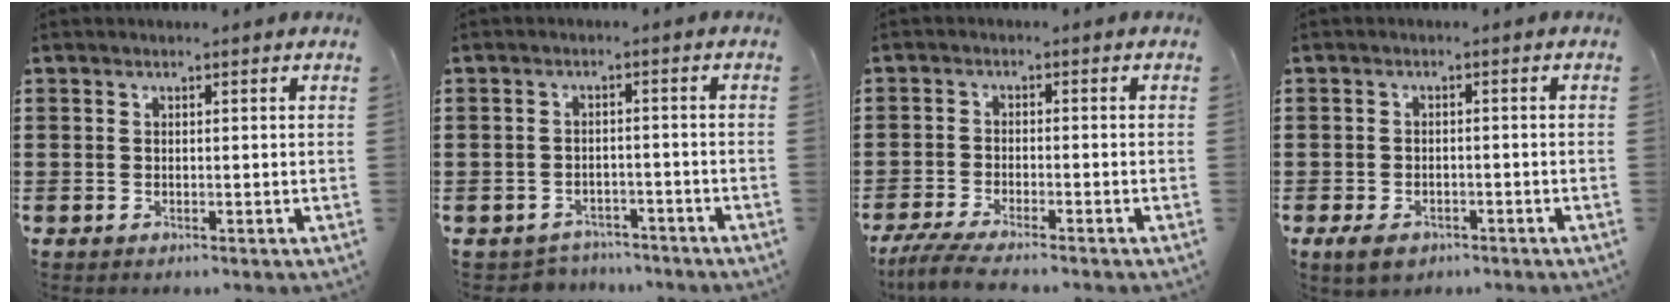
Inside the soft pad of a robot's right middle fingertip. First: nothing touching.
{"total": 2.7, "force": [-2.6, 0.6, -0.4], "torque": [-0.004, -0.001, -0.058]}
{"total": 4.2, "force": [-3.8, 0.1, 1.8], "torque": [-0.052, -0.016, -0.077]}
{"total": 2.3, "force": [-1.6, 1.3, 1.0], "torque": [-0.022, 0.001, -0.031]}